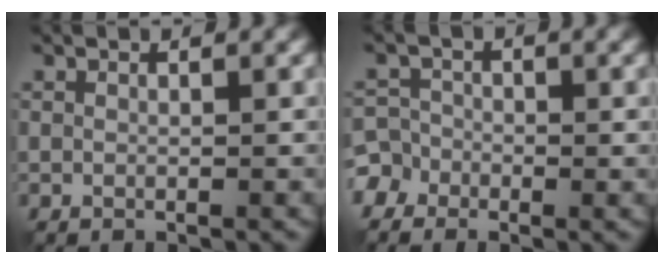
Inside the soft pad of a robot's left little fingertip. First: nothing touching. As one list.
[{"total": 4.1, "force": [-2.1, 3.5, 0.7], "torque": [0.006, 0.005, -0.051]}]